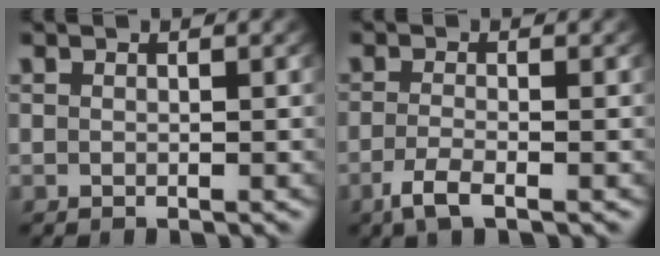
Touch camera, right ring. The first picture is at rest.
{"total": 2.7, "force": [-1.9, 0.6, 1.9], "torque": [-0.052, -0.015, -0.029]}